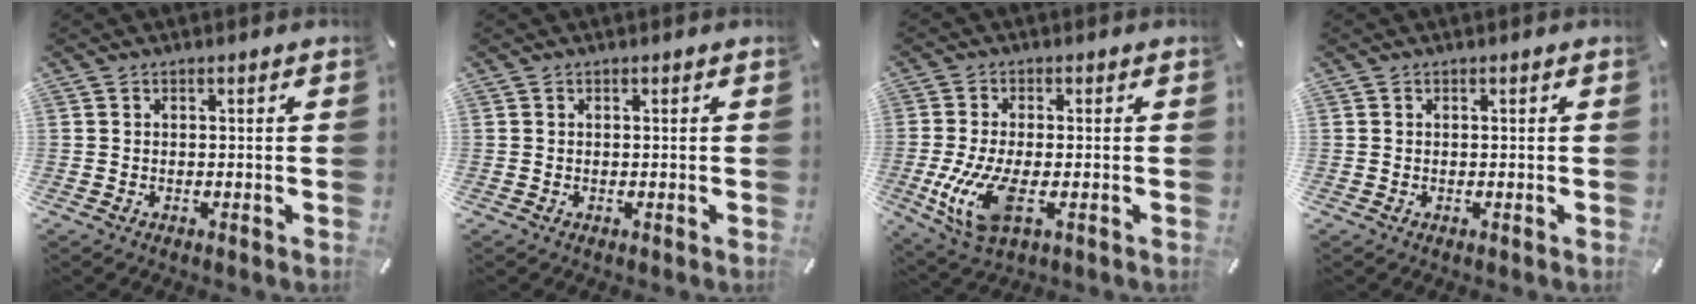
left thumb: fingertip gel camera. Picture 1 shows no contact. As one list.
[{"total": 0.0}, {"total": 11.3, "force": [-2.0, 4.8, 10.0], "torque": [-0.224, -0.021, -0.033]}, {"total": 0.0}]